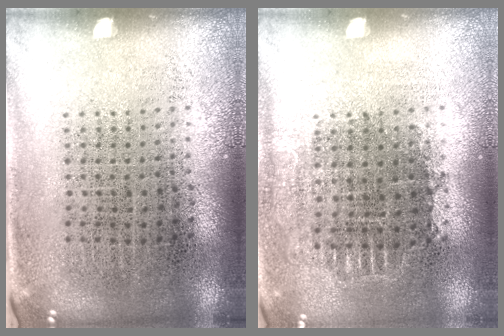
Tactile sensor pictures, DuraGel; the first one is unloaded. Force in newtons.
{"total": 0.7, "press": 0.7, "slide": 0.2}